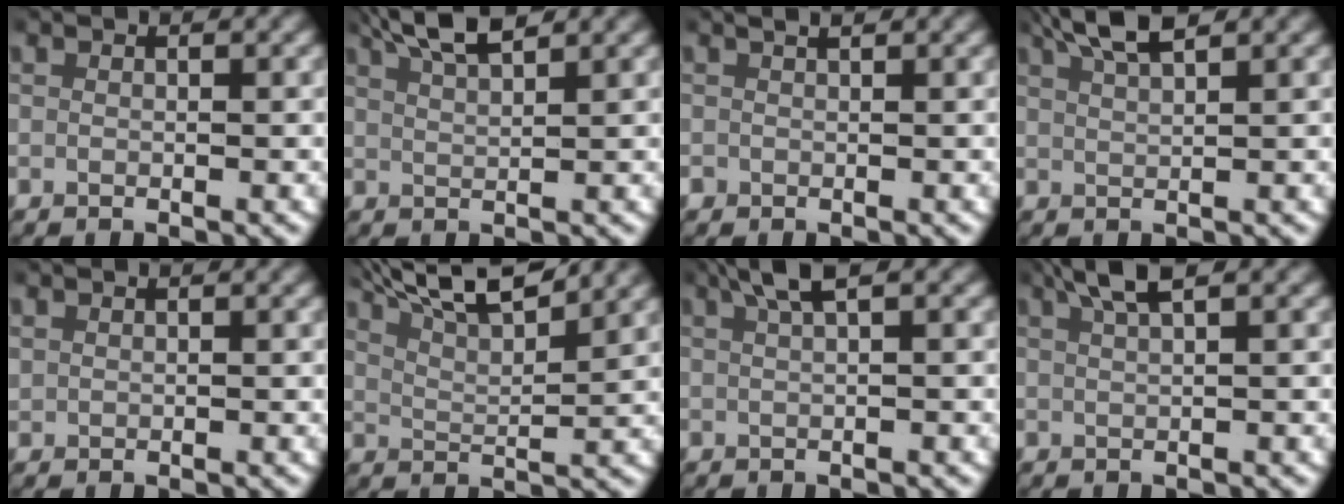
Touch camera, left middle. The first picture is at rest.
{"total": 4.4, "force": [3.7, 0.7, 2.2], "torque": [-0.047, 0.005, 0.068]}
{"total": 0.8, "force": [0.3, 0.7, 0.1], "torque": [-0.005, 0.000, 0.008]}
{"total": 3.9, "force": [3.3, 0.6, 2.1], "torque": [-0.045, 0.007, 0.058]}
{"total": 0.9, "force": [0.6, 0.7, 0.3], "torque": [-0.011, 0.004, 0.014]}
{"total": 8.3, "force": [6.8, 2.0, 4.3], "torque": [-0.078, 0.014, 0.107]}
{"total": 3.2, "force": [2.2, 0.6, 2.3], "torque": [-0.041, 0.012, 0.035]}
{"total": 3.4, "force": [2.5, 0.4, 2.2], "torque": [-0.042, 0.010, 0.043]}